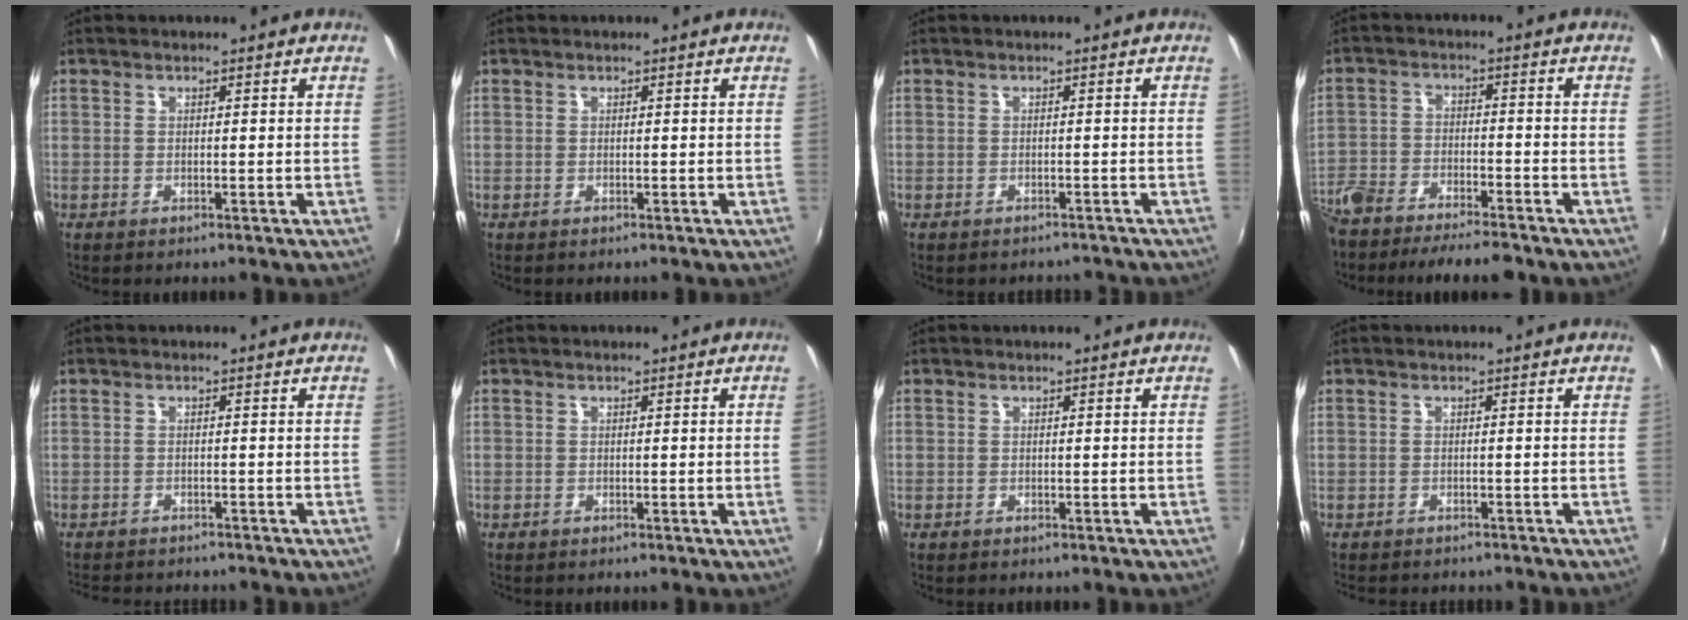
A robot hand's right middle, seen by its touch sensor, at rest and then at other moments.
{"total": 0.0}
{"total": 3.3, "force": [-3.0, 1.1, 0.8], "torque": [-0.013, -0.009, -0.035]}
{"total": 13.7, "force": [-11.2, 4.3, 6.5], "torque": [-0.157, -0.019, -0.194]}
{"total": 6.4, "force": [-5.9, 1.4, 2.0], "torque": [-0.053, -0.014, -0.089]}
{"total": 0.6, "force": [-0.1, -0.4, 0.4], "torque": [-0.007, -0.001, -0.003]}
{"total": 0.0}
{"total": 3.7, "force": [-3.3, 1.0, 1.2], "torque": [-0.030, -0.012, -0.049]}